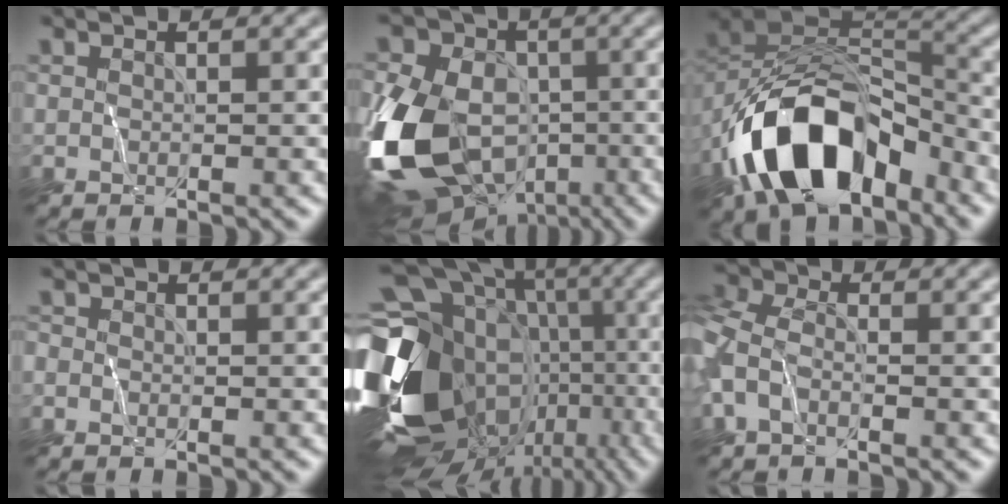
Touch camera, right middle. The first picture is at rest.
{"total": 16.7, "force": [-4.2, 12.0, 10.8], "torque": [-0.222, -0.015, -0.077]}
{"total": 12.6, "force": [-6.6, 6.8, 8.3], "torque": [-0.144, -0.002, -0.125]}
{"total": 0.6, "force": [-0.4, 0.4, 0.2], "torque": [-0.002, -0.002, -0.008]}
{"total": 23.1, "force": [-5.0, 18.8, 12.5], "torque": [-0.259, -0.021, -0.098]}
{"total": 4.6, "force": [-1.3, 2.8, 3.4], "torque": [-0.097, 0.000, -0.044]}